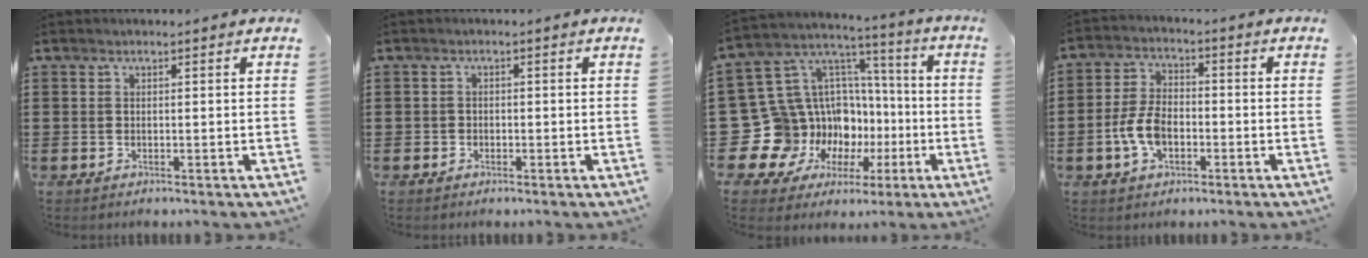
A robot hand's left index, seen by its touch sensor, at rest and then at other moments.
{"total": 1.0, "force": [-0.7, 0.7, 0.1], "torque": [-0.005, 0.001, -0.015]}
{"total": 16.1, "force": [-4.2, 14.8, 4.7], "torque": [-0.139, -0.044, -0.019]}
{"total": 6.7, "force": [-2.1, 3.9, 5.0], "torque": [-0.128, 0.000, -0.047]}